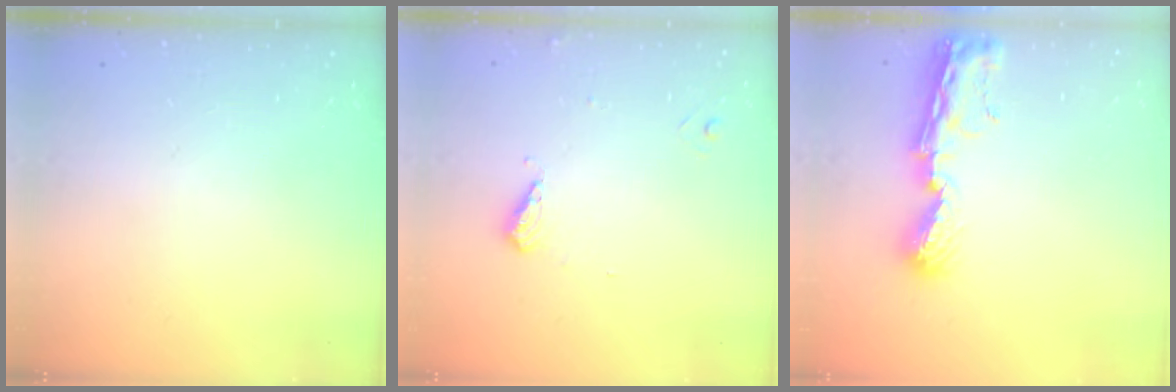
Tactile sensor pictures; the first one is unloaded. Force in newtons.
{"total": 5.0, "press": 4.9, "slide": 0.6}
{"total": 9.8, "press": 9.7, "slide": 1.0}